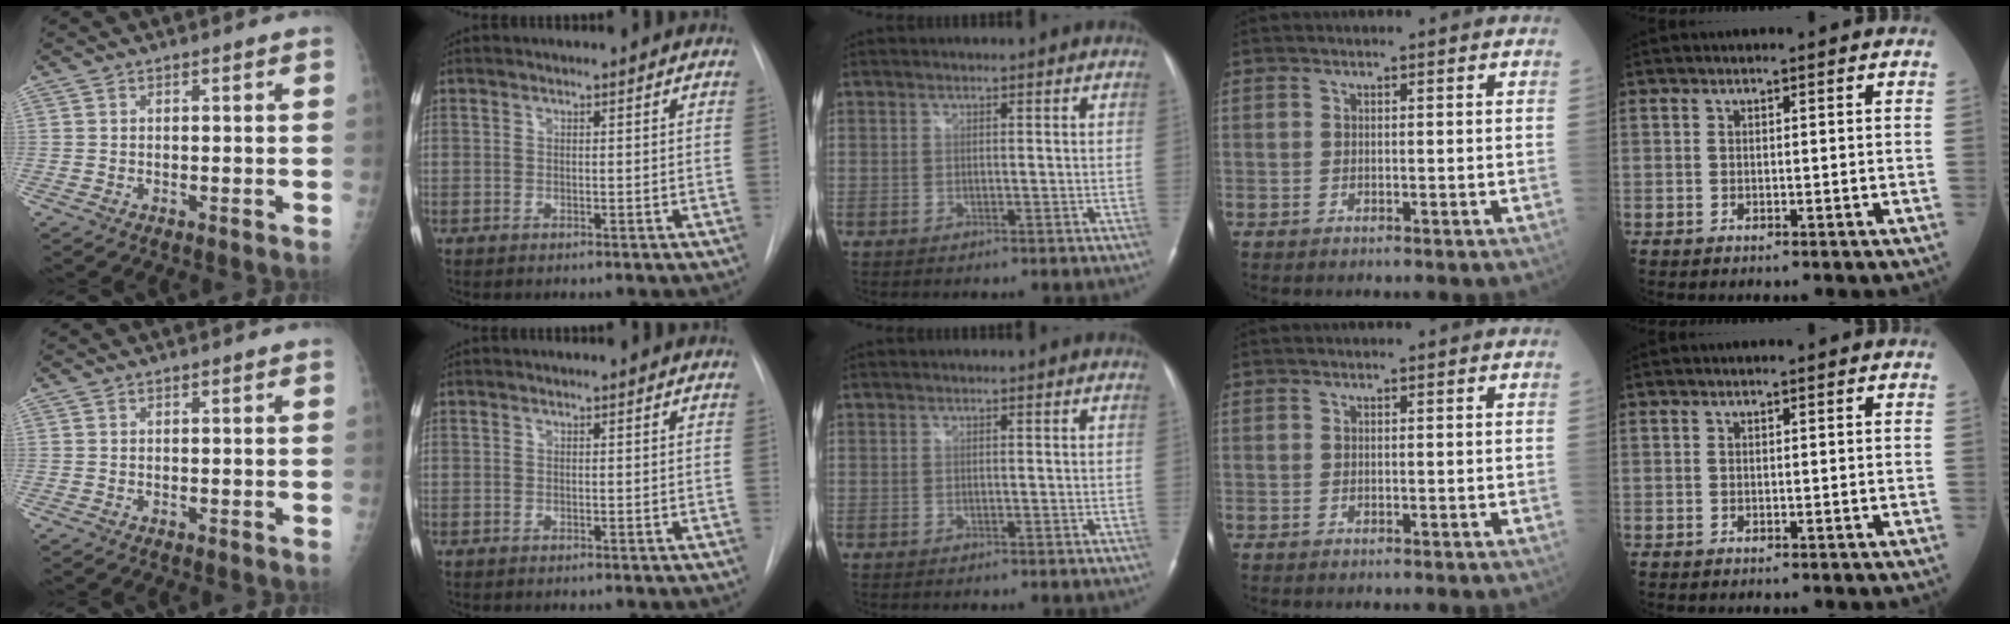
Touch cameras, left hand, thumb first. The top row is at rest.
{}